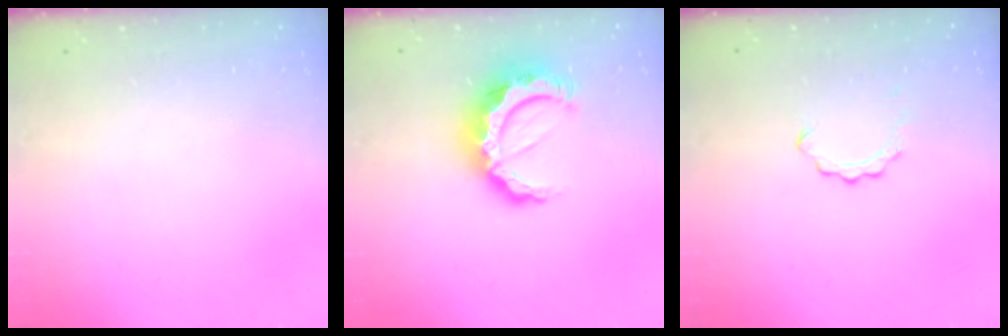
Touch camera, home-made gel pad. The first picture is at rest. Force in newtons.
{"total": 12.4, "press": 12.3, "slide": 1.4}
{"total": 2.6, "press": 2.6, "slide": 0.3}